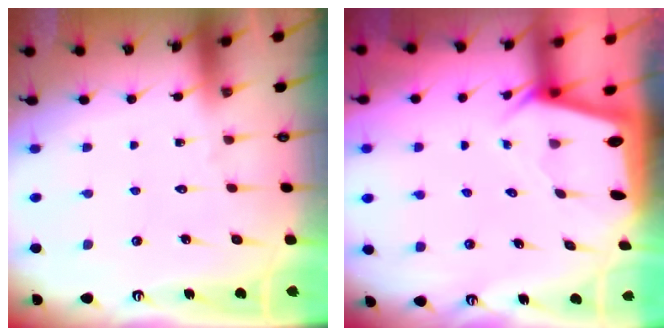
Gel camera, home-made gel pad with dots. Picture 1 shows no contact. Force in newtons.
{"total": 1.9, "press": 1.9, "slide": 0.1}